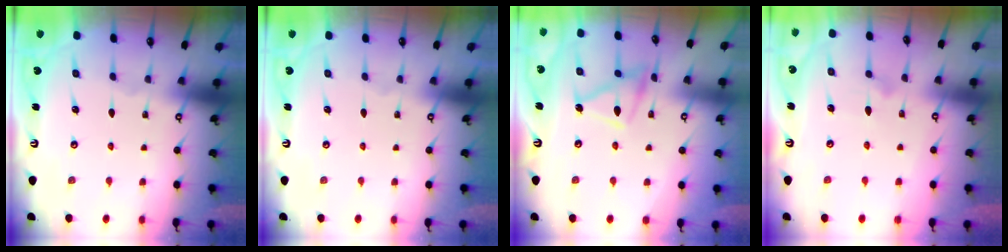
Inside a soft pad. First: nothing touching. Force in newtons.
{"total": 0.0}
{"total": 12.7, "press": 12.7, "slide": 0.9}
{"total": 8.4, "press": 8.4, "slide": 0.4}